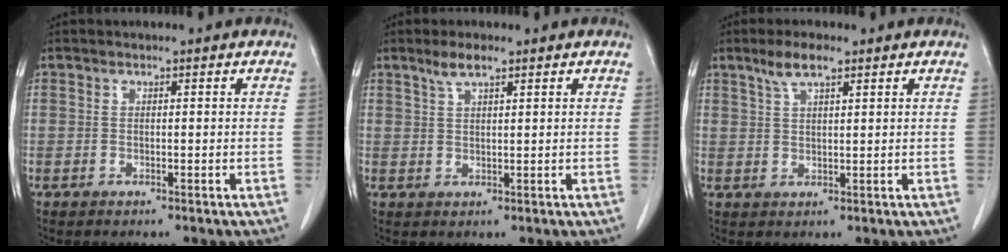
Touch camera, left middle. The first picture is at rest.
{"total": 2.9, "force": [2.1, 0.5, 2.0], "torque": [-0.045, 0.004, 0.043]}
{"total": 4.1, "force": [2.8, 0.8, 2.9], "torque": [-0.064, 0.007, 0.056]}